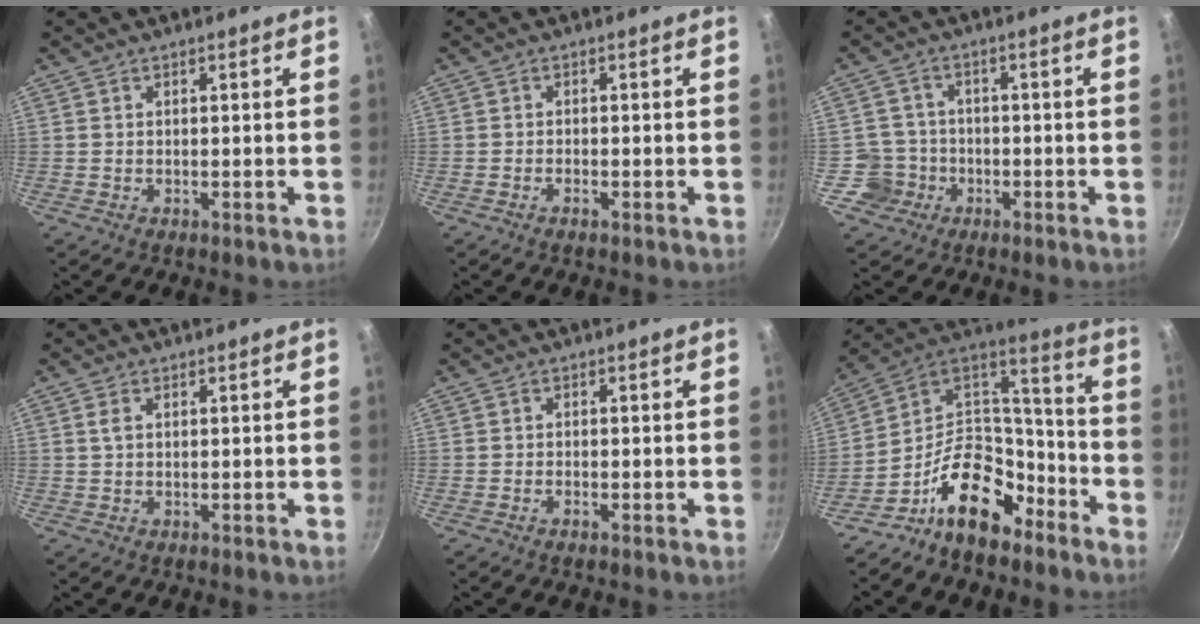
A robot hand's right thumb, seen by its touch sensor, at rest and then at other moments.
{"total": 1.1, "force": [-0.6, 0.2, 0.9], "torque": [-0.025, 0.002, -0.014]}
{"total": 5.4, "force": [-1.9, 5.1, 0.0], "torque": [0.031, 0.030, -0.036]}
{"total": 1.5, "force": [0.5, 0.8, 1.2], "torque": [-0.024, 0.000, 0.010]}
{"total": 0.9, "force": [-0.5, 0.1, 0.7], "torque": [-0.021, 0.001, -0.011]}
{"total": 17.2, "force": [-10.2, 9.9, 9.6], "torque": [-0.116, 0.109, -0.184]}